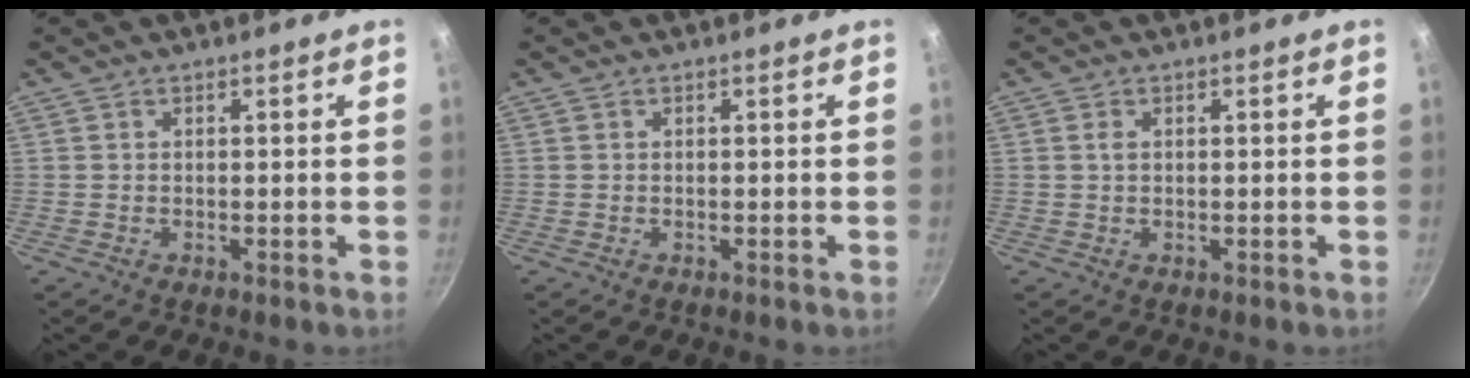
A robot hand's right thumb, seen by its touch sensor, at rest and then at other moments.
{"total": 0.0}
{"total": 1.1, "force": [0.3, 0.6, 0.8], "torque": [-0.015, 0.002, 0.004]}